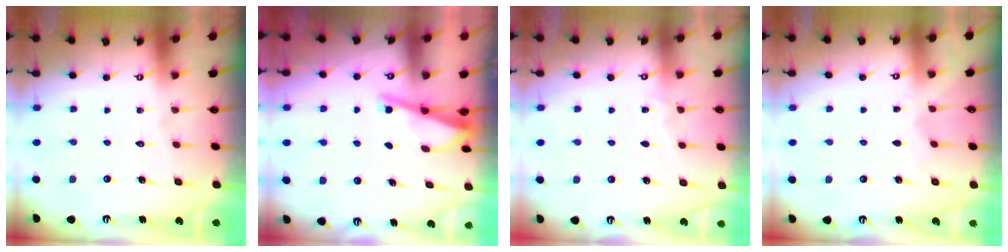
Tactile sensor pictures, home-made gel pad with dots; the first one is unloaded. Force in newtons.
{"total": 3.5, "press": 3.4, "slide": 0.4}
{"total": 2.5, "press": 2.5, "slide": 0.4}
{"total": 2.6, "press": 2.5, "slide": 0.4}